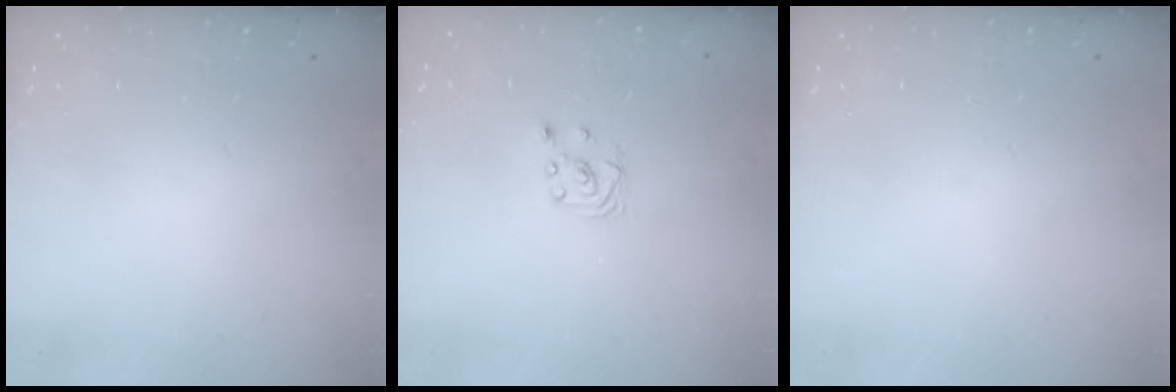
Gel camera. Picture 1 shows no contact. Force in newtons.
{"total": 1.6, "press": 1.6, "slide": 0.0}
{"total": 0.0}